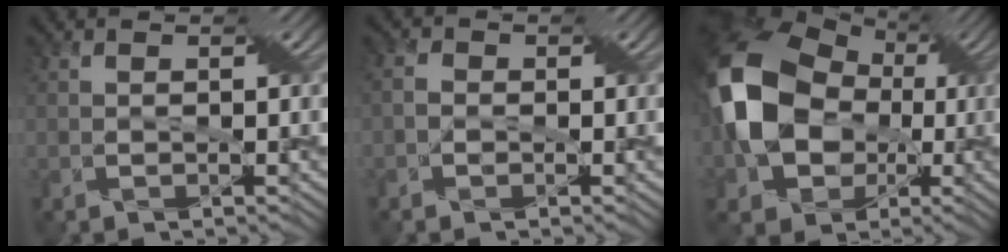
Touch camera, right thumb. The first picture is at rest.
{"total": 1.9, "force": [-0.5, 1.6, 0.9], "torque": [-0.013, 0.005, -0.020]}
{"total": 15.8, "force": [-0.1, 12.3, 9.9], "torque": [-0.218, -0.014, -0.005]}